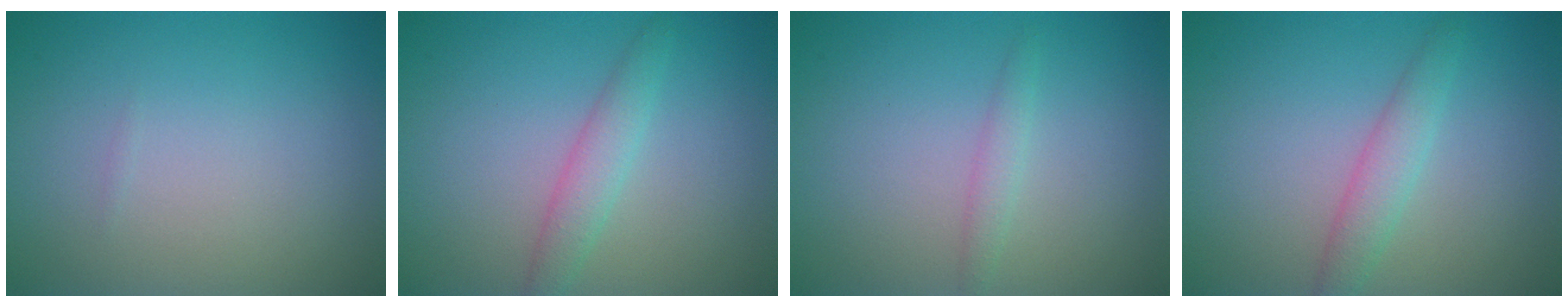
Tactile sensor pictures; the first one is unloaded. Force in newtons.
{"total": 2.3, "press": 2.3, "slide": 0.2}
{"total": 1.2, "press": 1.2, "slide": 0.1}
{"total": 2.3, "press": 2.3, "slide": 0.1}